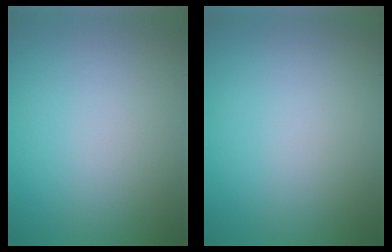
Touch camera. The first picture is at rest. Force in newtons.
{"total": 0.0}